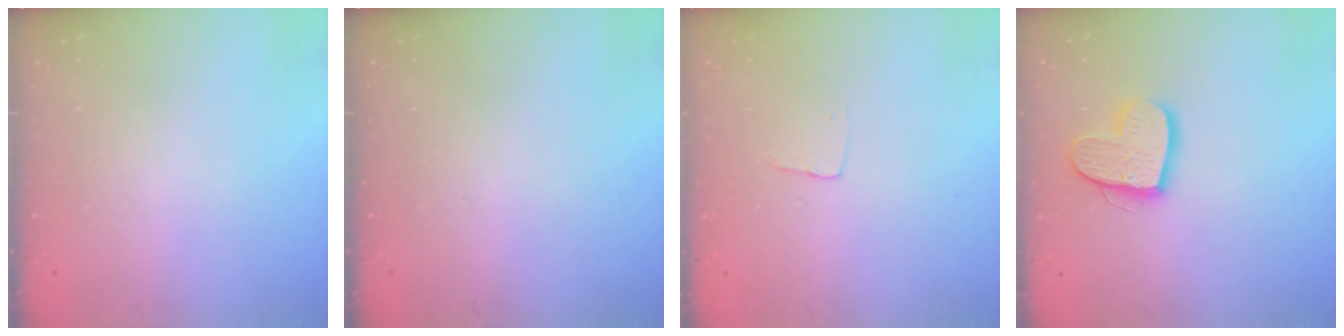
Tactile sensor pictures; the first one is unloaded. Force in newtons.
{"total": 0.0}
{"total": 3.2, "press": 3.2, "slide": 0.2}
{"total": 13.7, "press": 13.6, "slide": 1.1}